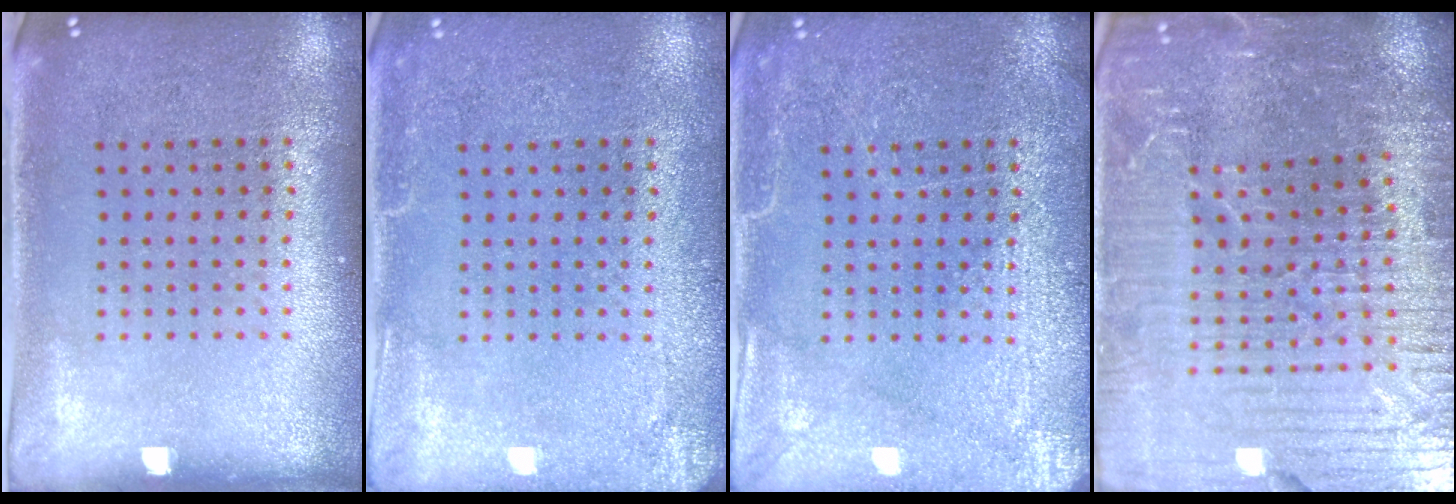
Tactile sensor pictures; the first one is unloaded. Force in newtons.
{"total": 2.3, "press": 2.3, "slide": 0.3}
{"total": 4.0, "press": 3.9, "slide": 0.5}
{"total": 5.6, "press": 5.1, "slide": 2.2}